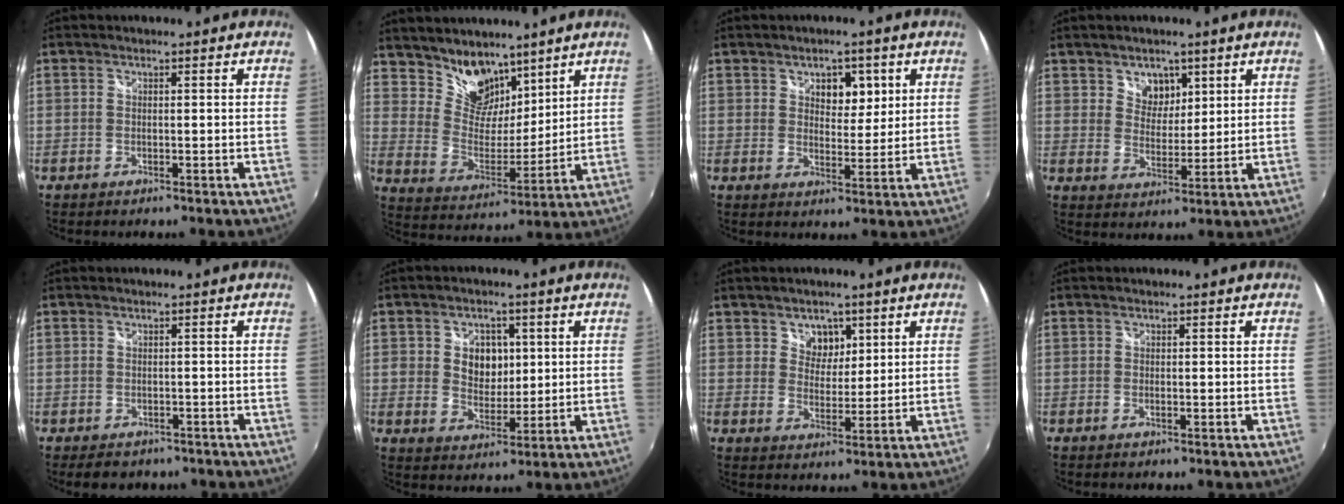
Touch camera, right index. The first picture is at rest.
{"total": 10.6, "force": [8.1, 6.0, 3.4], "torque": [-0.061, 0.004, 0.154]}
{"total": 5.2, "force": [2.3, 3.4, 3.2], "torque": [-0.038, 0.002, 0.036]}
{"total": 5.2, "force": [3.0, 3.9, 1.6], "torque": [-0.018, 0.002, 0.054]}
{"total": 3.9, "force": [-2.6, 2.6, 1.3], "torque": [-0.019, -0.003, -0.030]}
{"total": 7.7, "force": [1.4, 6.1, 4.5], "torque": [-0.080, 0.007, 0.026]}
{"total": 4.8, "force": [2.4, 3.8, 1.6], "torque": [-0.018, 0.003, 0.043]}
{"total": 0.0}